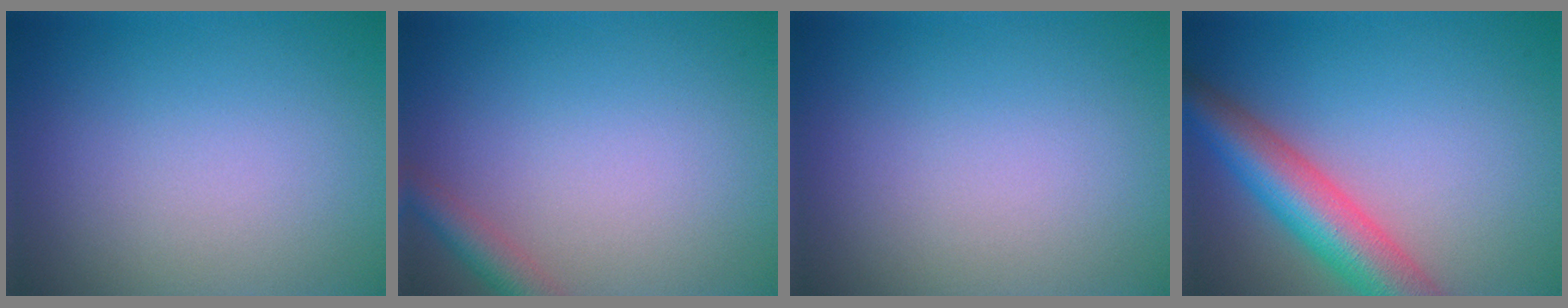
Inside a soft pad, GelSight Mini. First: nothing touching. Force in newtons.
{"total": 2.3, "press": 2.3, "slide": 0.1}
{"total": 0.0}
{"total": 7.4, "press": 7.4, "slide": 0.3}